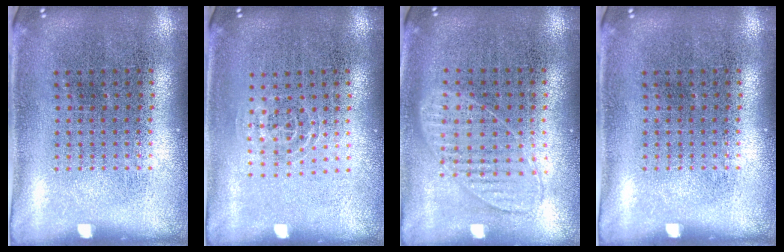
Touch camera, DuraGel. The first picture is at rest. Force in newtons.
{"total": 1.0, "press": 0.5, "slide": 0.8}
{"total": 0.9, "press": 0.8, "slide": 0.3}
{"total": 0.0}